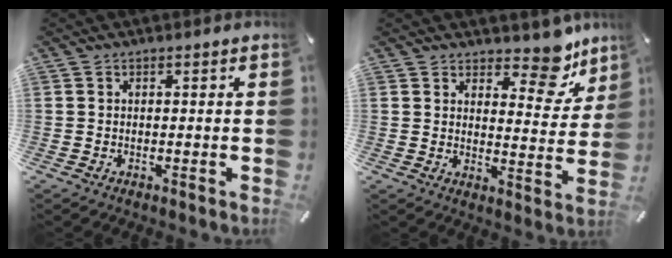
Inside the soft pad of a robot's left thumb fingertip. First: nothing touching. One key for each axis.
{"total": 11.1, "fx": 8.3, "fy": 5.4, "fz": 5.2, "tx": -0.042, "ty": -0.069, "tz": 0.140}